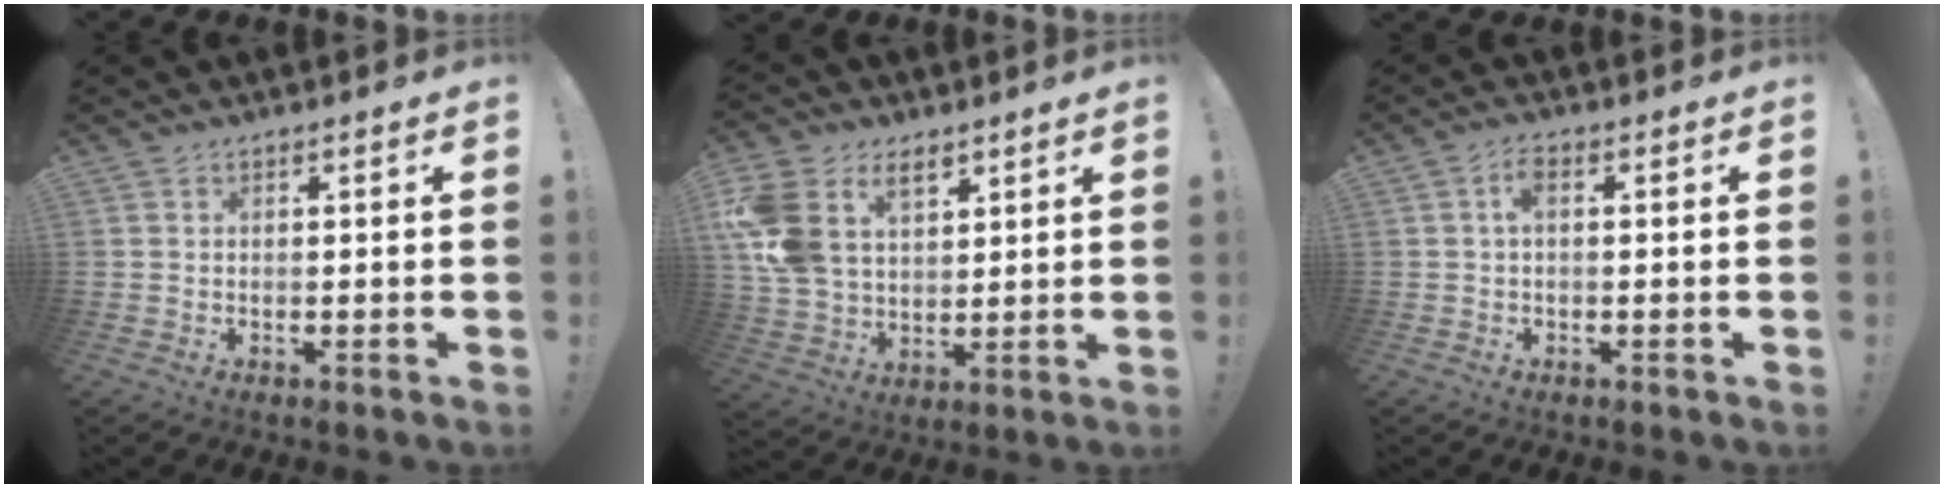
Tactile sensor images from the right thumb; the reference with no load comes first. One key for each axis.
{"total": 15.8, "fx": 7.6, "fy": 11.0, "fz": 8.4, "tx": -0.182, "ty": -0.035, "tz": 0.145}
{"total": 3.4, "fx": 0.4, "fy": 1.5, "fz": 3.0, "tx": -0.060, "ty": 0.011, "tz": 0.006}